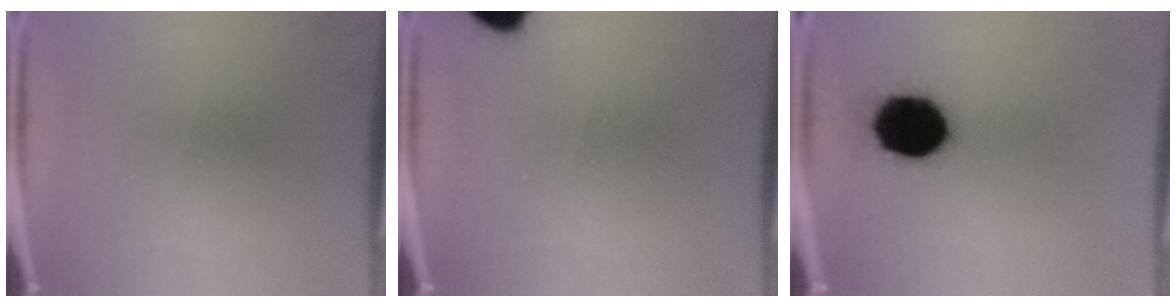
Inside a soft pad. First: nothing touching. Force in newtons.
{"total": 9.4}
{"total": 16.9}